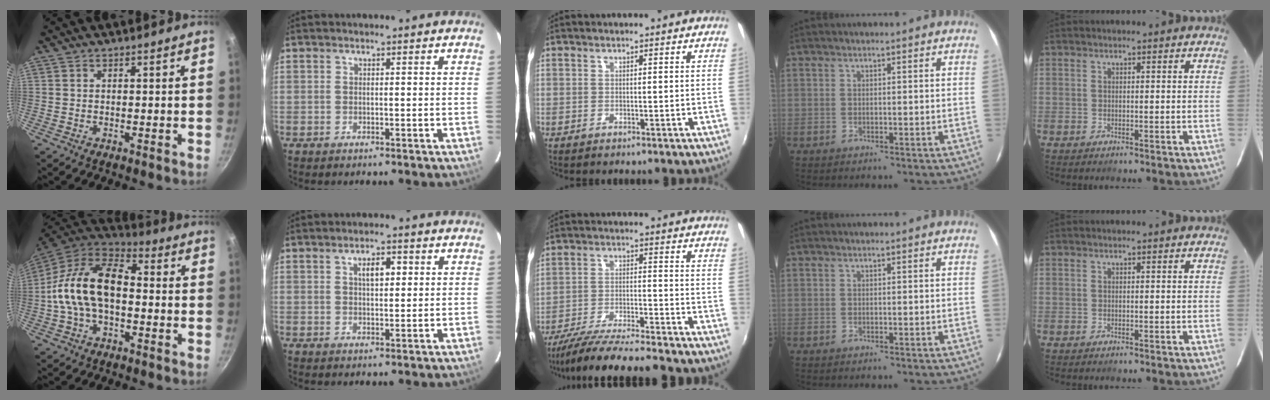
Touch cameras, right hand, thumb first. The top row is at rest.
{"thumb": {"total": 17.5, "force": [-1.3, 10.6, 13.9], "torque": [-0.230, 0.040, -0.042]}, "index": {"total": 4.0, "force": [1.3, 1.8, 3.3], "torque": [-0.053, 0.011, 0.022]}, "middle": {"total": 17.0, "force": [-15.2, 0.2, 7.6], "torque": [-0.152, -0.033, -0.243]}}